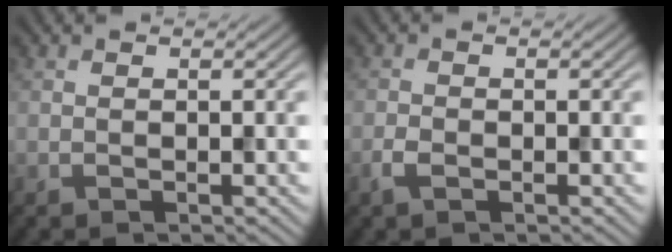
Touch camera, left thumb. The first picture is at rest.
{"total": 1.7, "force": [-0.9, 0.9, 1.1], "torque": [-0.026, -0.001, -0.021]}